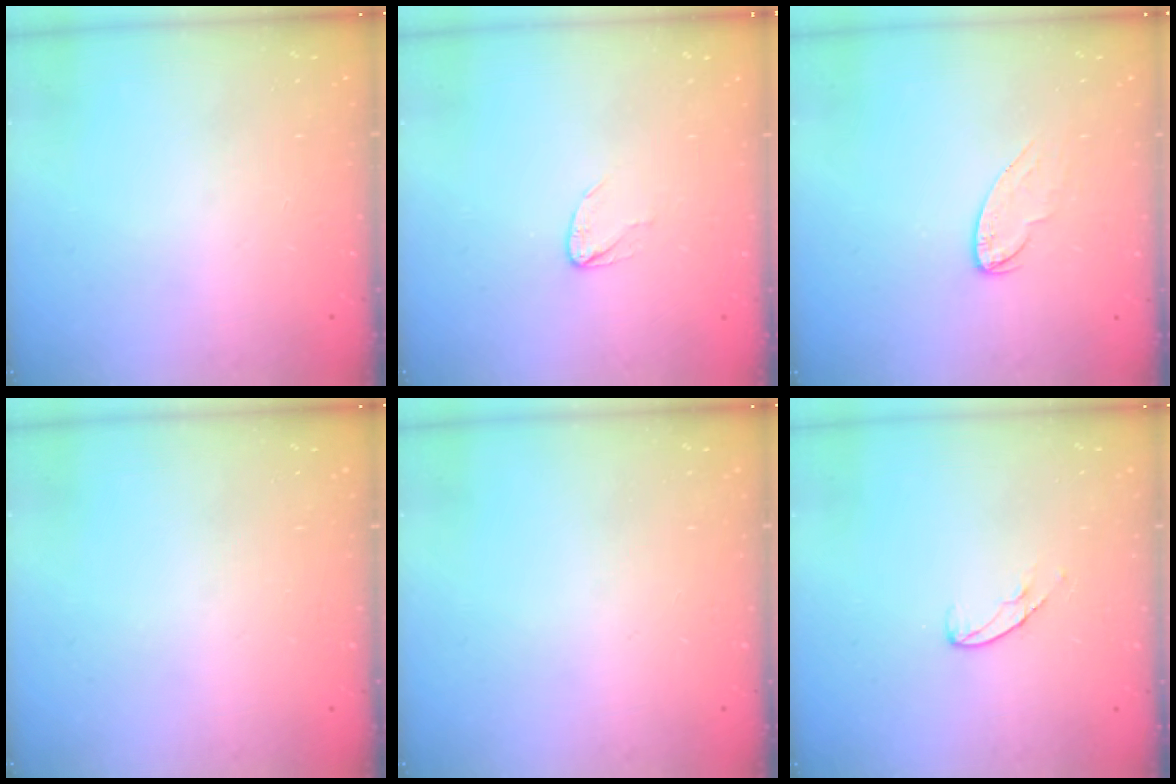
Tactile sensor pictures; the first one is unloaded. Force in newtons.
{"total": 3.1, "press": 3.1, "slide": 0.3}
{"total": 6.5, "press": 6.5, "slide": 0.3}
{"total": 0.0}
{"total": 0.0}
{"total": 5.8, "press": 5.8, "slide": 0.4}